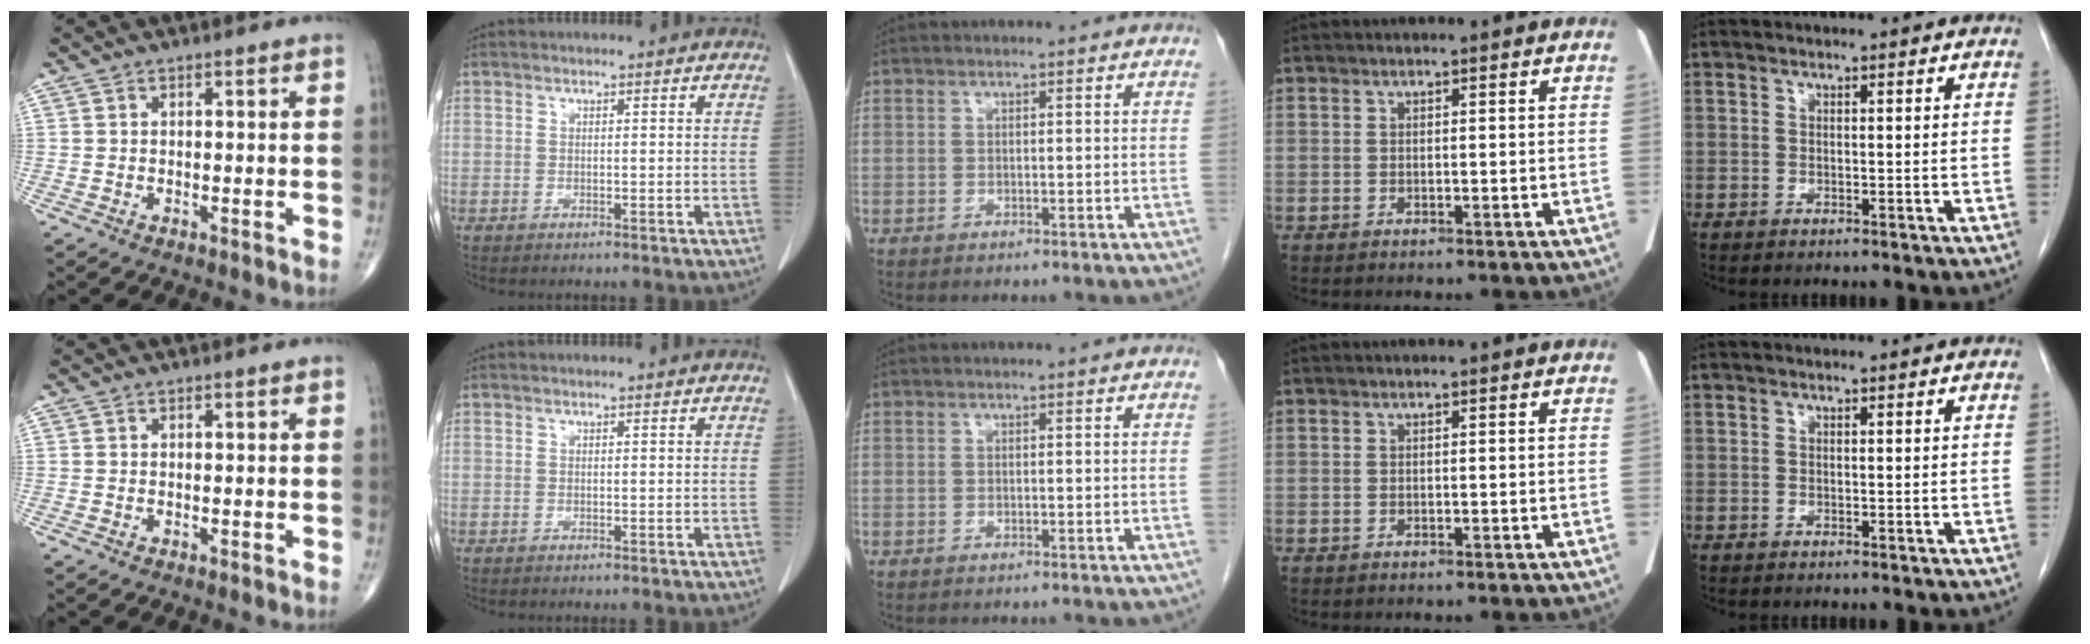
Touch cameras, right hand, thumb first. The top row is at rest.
{}